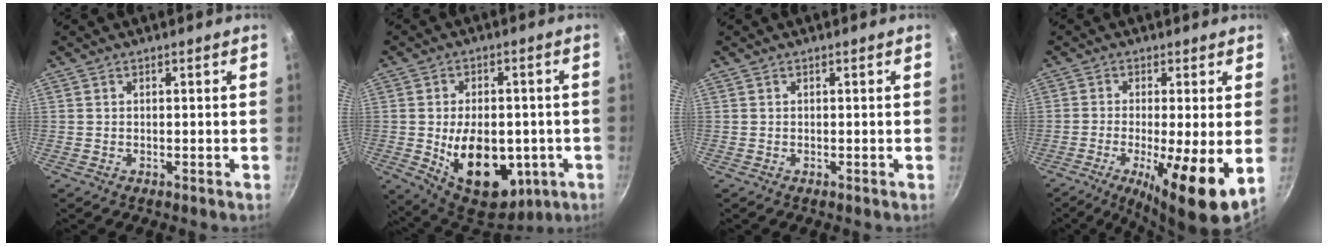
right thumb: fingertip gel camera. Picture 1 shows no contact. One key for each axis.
{"total": 18.0, "fx": -3.5, "fy": 11.3, "fz": 13.6, "tx": -0.172, "ty": -0.004, "tz": -0.032}
{"total": 0.0}
{"total": 11.7, "fx": -2.4, "fy": 2.0, "fz": 11.3, "tx": -0.192, "ty": -0.013, "tz": -0.040}